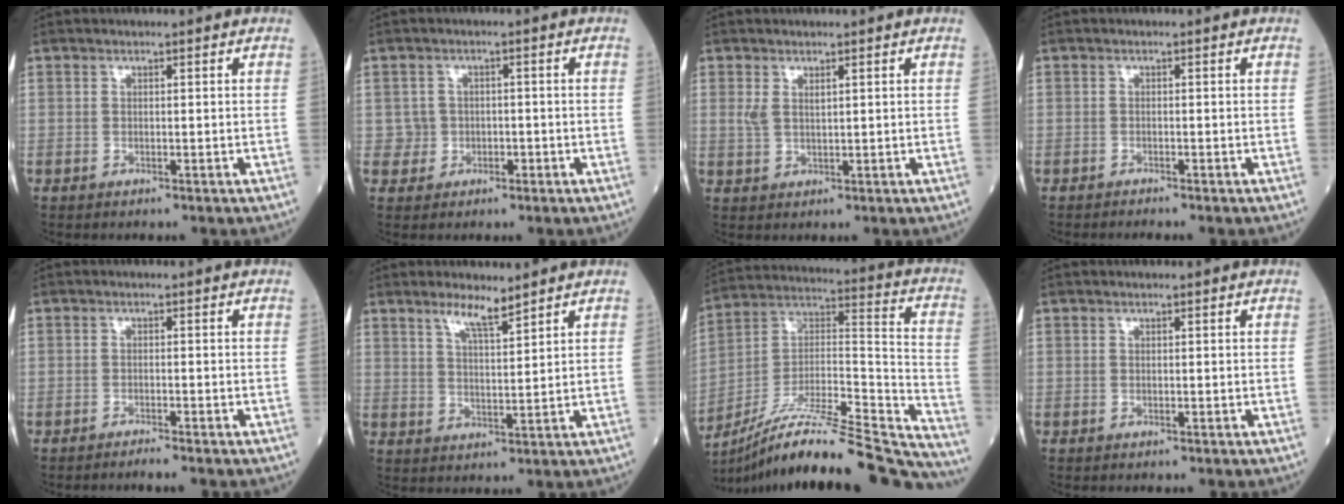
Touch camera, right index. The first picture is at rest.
{"total": 2.4, "force": [-0.4, 2.4, 0.1], "torque": [0.008, 0.011, -0.004]}
{"total": 2.1, "force": [1.0, 0.8, 1.7], "torque": [-0.042, 0.005, 0.028]}
{"total": 1.3, "force": [-1.2, -0.3, 0.5], "torque": [-0.010, 0.001, -0.015]}
{"total": 1.8, "force": [-1.6, -0.4, 0.8], "torque": [-0.014, 0.001, -0.024]}
{"total": 4.3, "force": [3.5, 0.2, 2.5], "torque": [-0.050, -0.003, 0.067]}
{"total": 29.7, "force": [-26.7, 1.4, 13.1], "torque": [-0.166, -0.006, -0.409]}
{"total": 0.0}